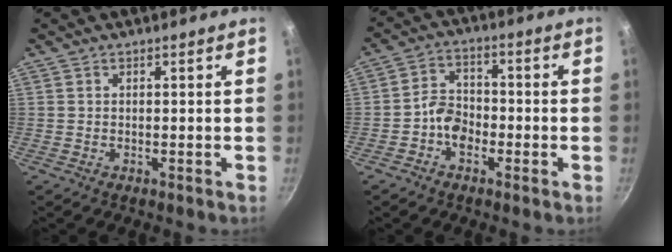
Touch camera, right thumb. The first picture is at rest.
{"total": 5.6, "force": [-2.3, 4.0, 3.1], "torque": [-0.033, 0.028, -0.048]}